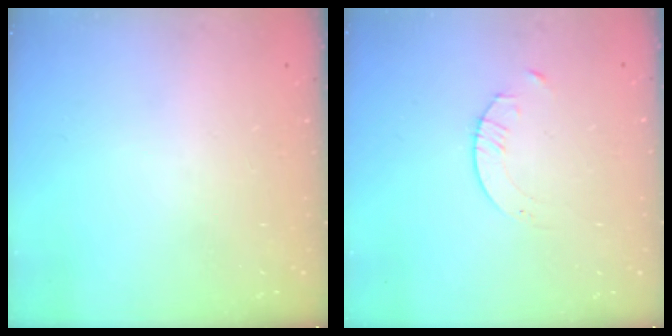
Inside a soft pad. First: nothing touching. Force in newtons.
{"total": 1.6, "press": 1.6, "slide": 0.2}